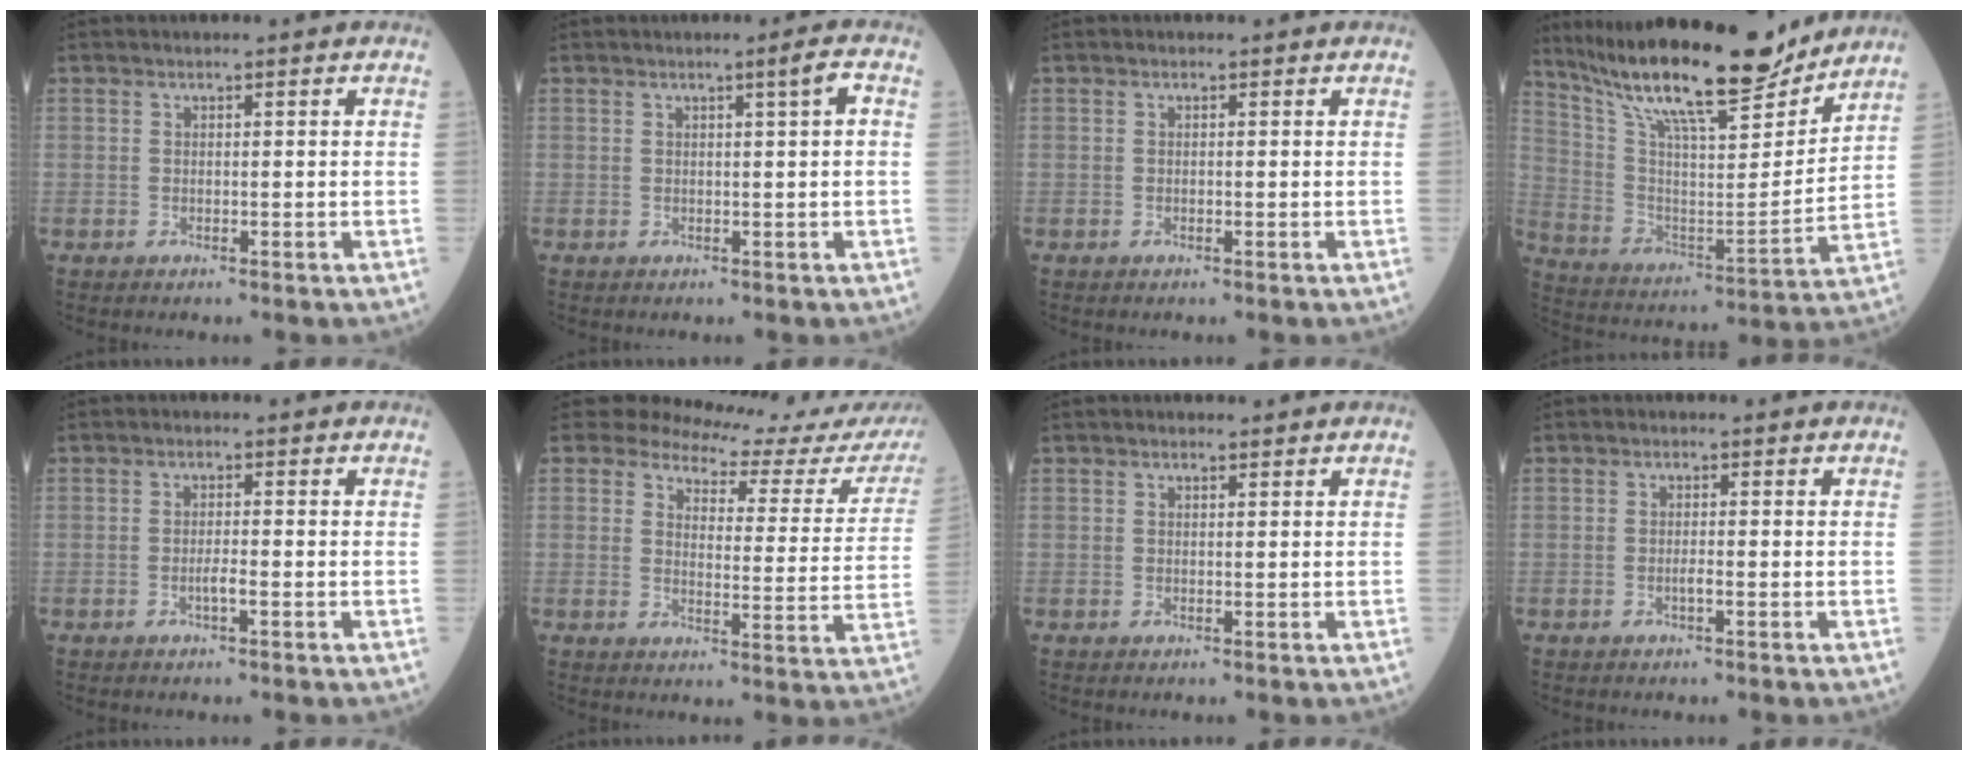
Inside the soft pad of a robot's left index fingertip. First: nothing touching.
{"total": 2.0, "force": [0.5, -0.3, 1.9], "torque": [-0.030, 0.003, 0.007]}
{"total": 0.0}
{"total": 21.5, "force": [18.2, 2.8, 11.2], "torque": [-0.205, -0.014, 0.304]}
{"total": 1.5, "force": [-0.8, 0.1, 1.3], "torque": [-0.026, -0.003, -0.015]}
{"total": 15.6, "force": [15.2, 2.1, 3.0], "torque": [-0.026, -0.093, 0.154]}
{"total": 0.7, "force": [0.6, 0.3, 0.3], "torque": [-0.013, 0.003, 0.007]}
{"total": 1.0, "force": [-0.5, 0.1, 0.8], "torque": [-0.017, -0.003, -0.010]}